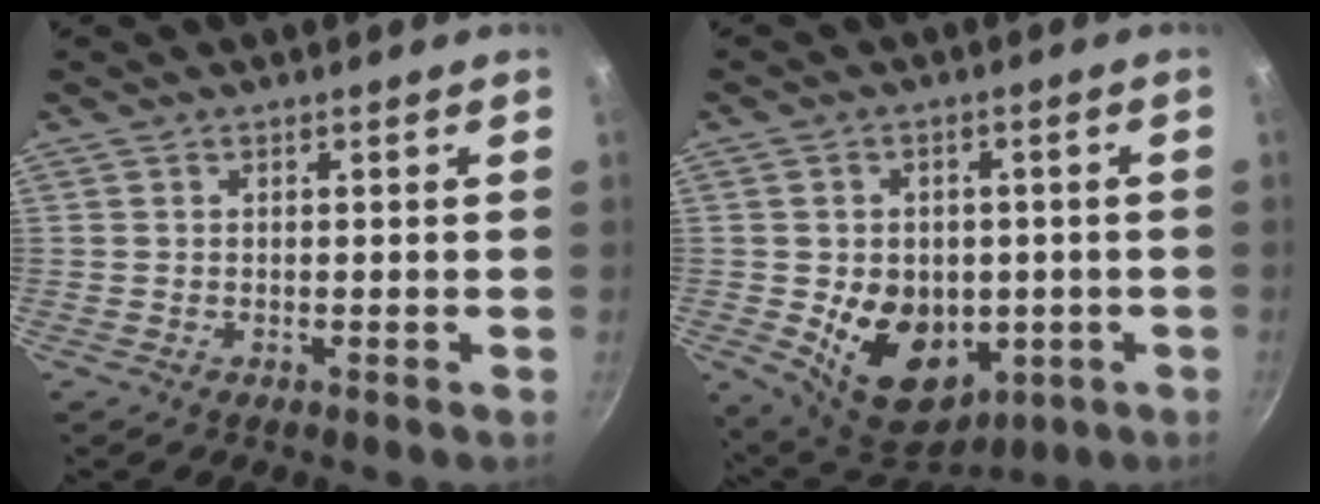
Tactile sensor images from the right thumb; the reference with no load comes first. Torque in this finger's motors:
{"motor_torque": [-0.42, 0.90, 0.42, -0.41, 0.31]}